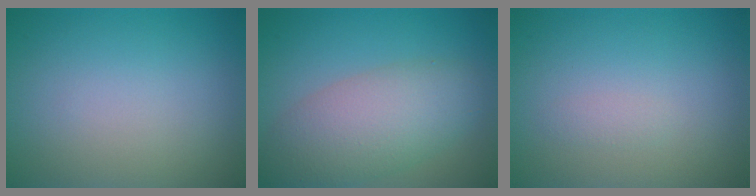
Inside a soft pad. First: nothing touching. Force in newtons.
{"total": 6.3, "press": 6.3, "slide": 0.4}
{"total": 0.6, "press": 0.6, "slide": 0.0}